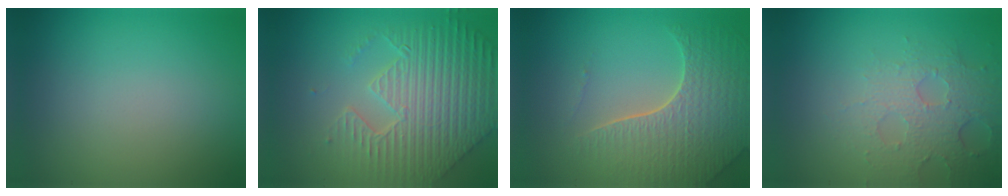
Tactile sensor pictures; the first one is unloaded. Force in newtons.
{"total": 8.7, "press": 6.3, "slide": 6.0}
{"total": 7.1, "press": 5.3, "slide": 4.6}
{"total": 4.8, "press": 3.4, "slide": 3.4}